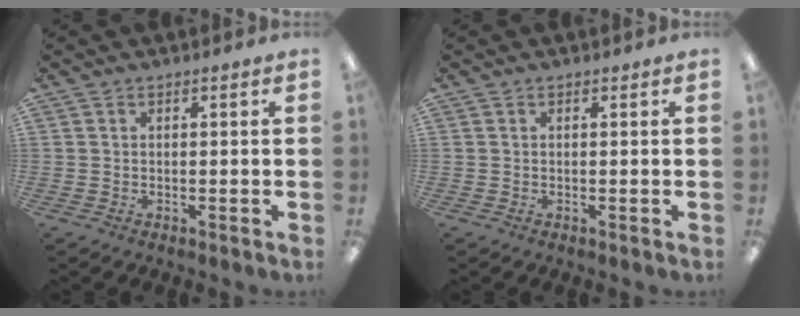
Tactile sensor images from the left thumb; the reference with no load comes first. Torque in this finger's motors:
{"motor_torque": [-0.06, 0.06, -0.07, 0.07, 0.00]}